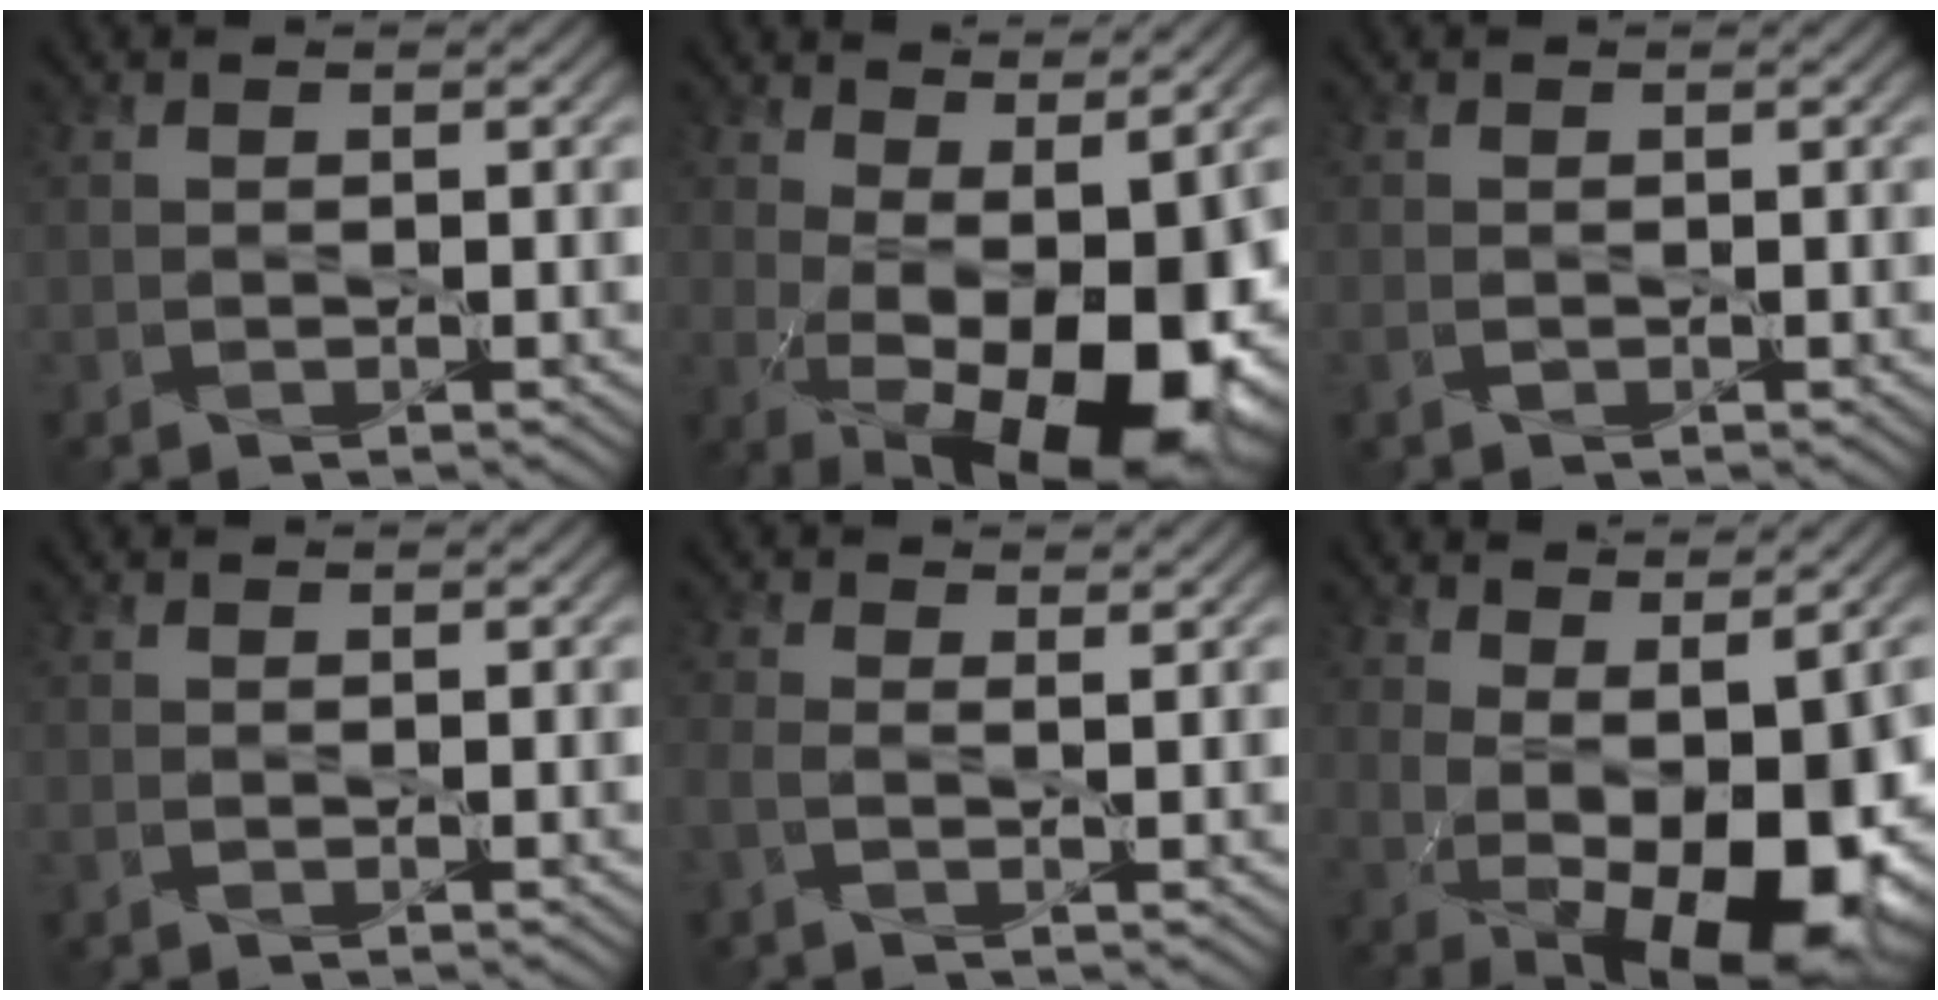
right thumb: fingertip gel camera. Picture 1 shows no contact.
{"total": 14.5, "force": [-2.0, 6.3, 12.9], "torque": [-0.202, -0.018, -0.016]}
{"total": 0.7, "force": [-0.3, 0.5, 0.4], "torque": [-0.013, -0.001, -0.006]}
{"total": 0.0}
{"total": 2.0, "force": [0.0, 0.8, 1.9], "torque": [-0.052, 0.002, -0.009]}
{"total": 12.1, "force": [-0.4, 5.8, 10.6], "torque": [-0.172, -0.016, 0.012]}